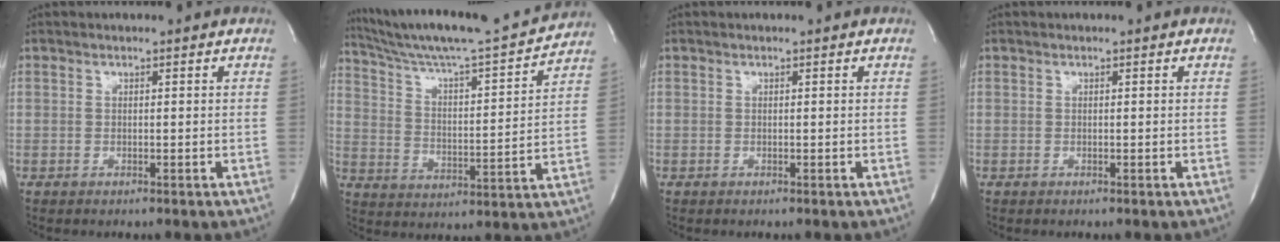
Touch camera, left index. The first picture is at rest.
{"total": 20.0, "force": [18.6, -0.1, 7.4], "torque": [-0.132, -0.023, 0.282]}
{"total": 0.0}
{"total": 0.0}